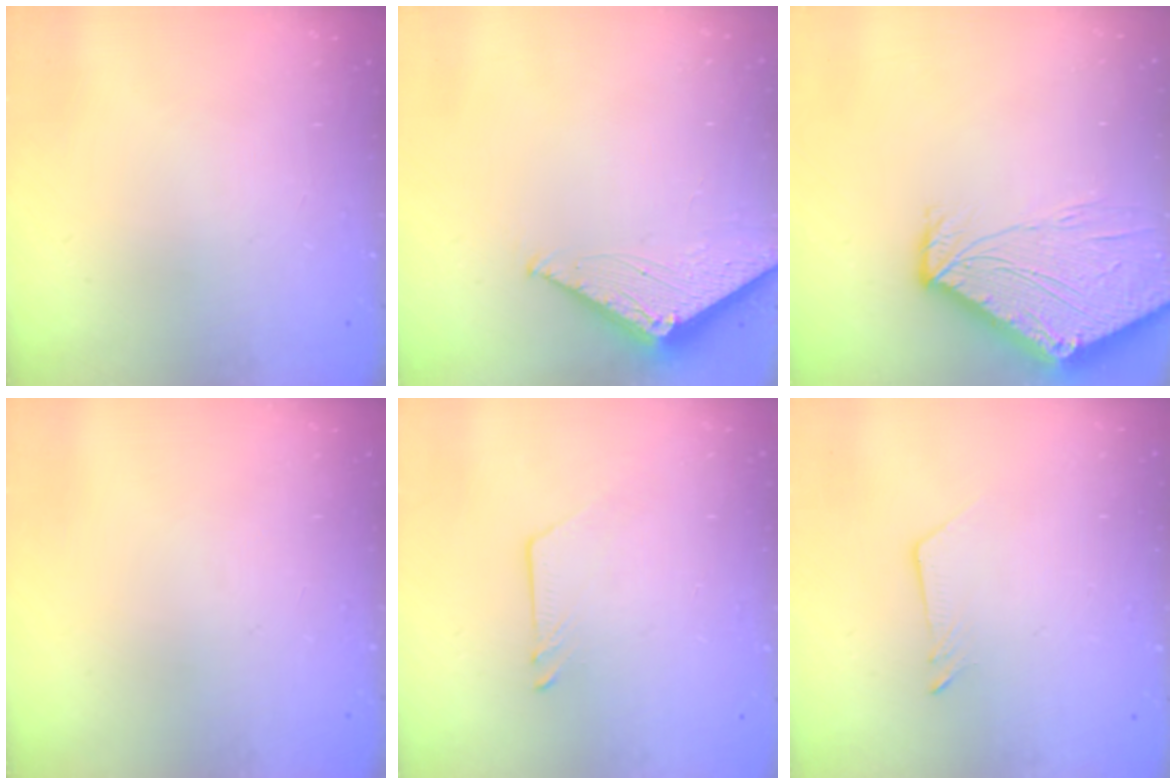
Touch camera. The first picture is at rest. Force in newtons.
{"total": 3.2, "press": 3.2, "slide": 0.3}
{"total": 11.9, "press": 11.8, "slide": 1.3}
{"total": 0.0}
{"total": 3.5, "press": 3.4, "slide": 0.3}
{"total": 3.6, "press": 3.6, "slide": 0.5}